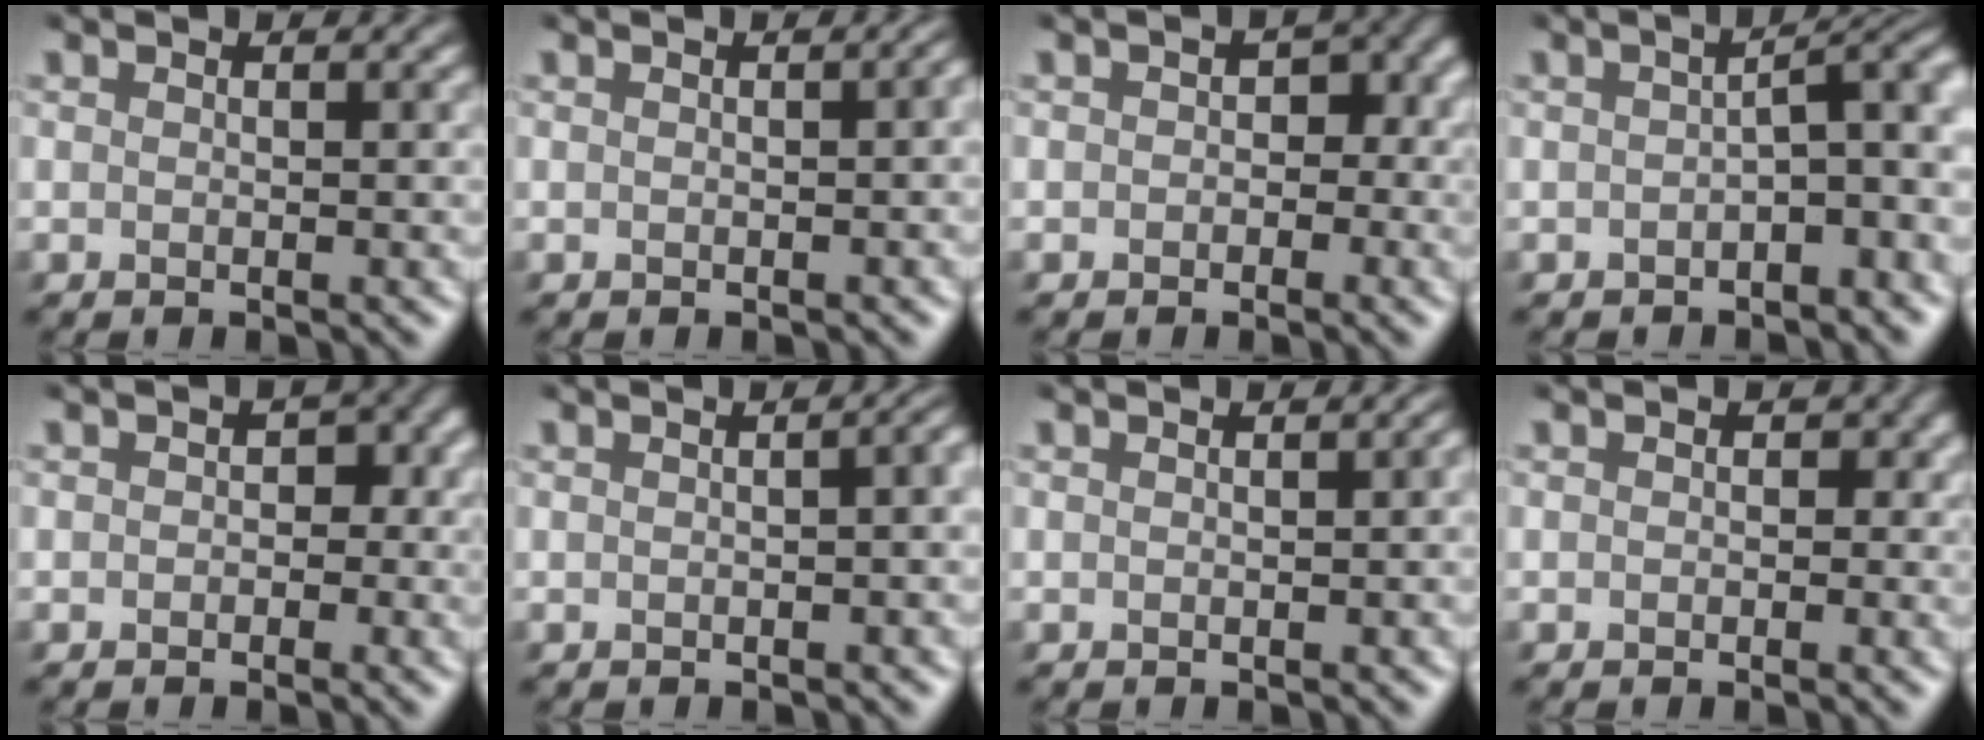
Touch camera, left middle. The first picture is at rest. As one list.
[{"total": 2.4, "force": [-0.7, 1.2, 1.9], "torque": [-0.003, 0.012, -0.016]}, {"total": 1.8, "force": [-0.6, 1.6, 0.8], "torque": [0.003, 0.005, -0.014]}, {"total": 4.1, "force": [-1.6, 1.2, 3.5], "torque": [-0.041, 0.013, -0.030]}, {"total": 1.5, "force": [-0.6, 1.3, 0.6], "torque": [0.003, 0.006, -0.013]}, {"total": 5.2, "force": [-1.1, 2.9, 4.2], "torque": [-0.015, 0.010, -0.032]}, {"total": 1.9, "force": [-0.7, 0.9, 1.6], "torque": [-0.005, 0.010, -0.013]}, {"total": 1.1, "force": [-0.2, 1.0, 0.4], "torque": [0.011, 0.003, -0.009]}]